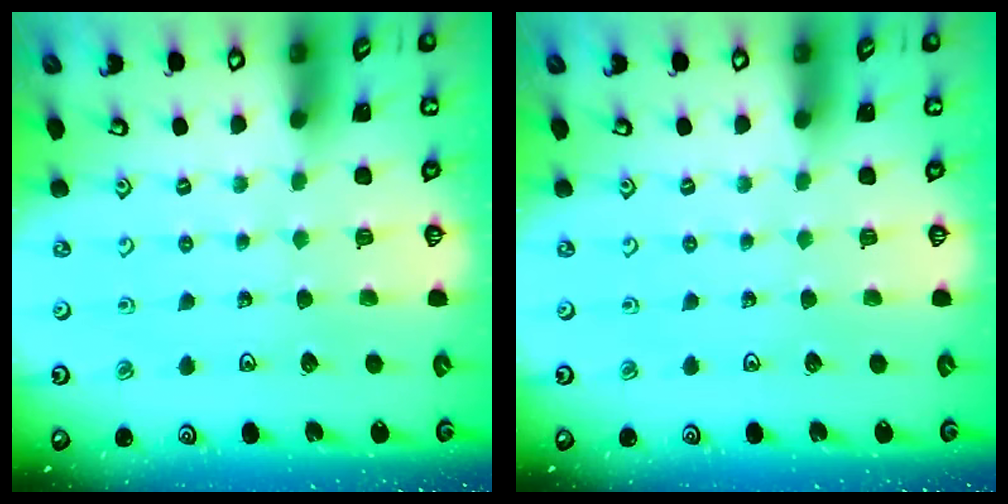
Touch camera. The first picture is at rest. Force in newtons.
{"total": 0.0}